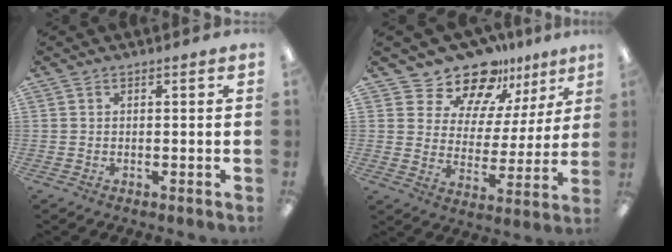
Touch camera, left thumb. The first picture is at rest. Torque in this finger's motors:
{"motor_torque": [0.17, 0.14, -0.20, -0.42, -0.01]}